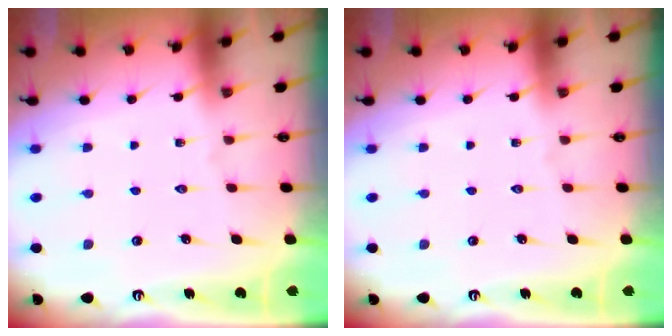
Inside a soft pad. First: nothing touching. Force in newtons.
{"total": 0.0}